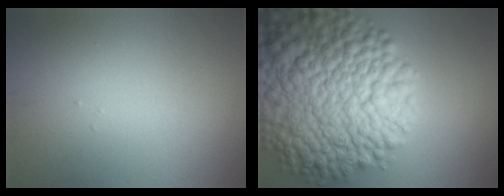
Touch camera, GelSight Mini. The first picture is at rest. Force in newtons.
{"total": 14.8, "press": 14.8, "slide": 0.7}